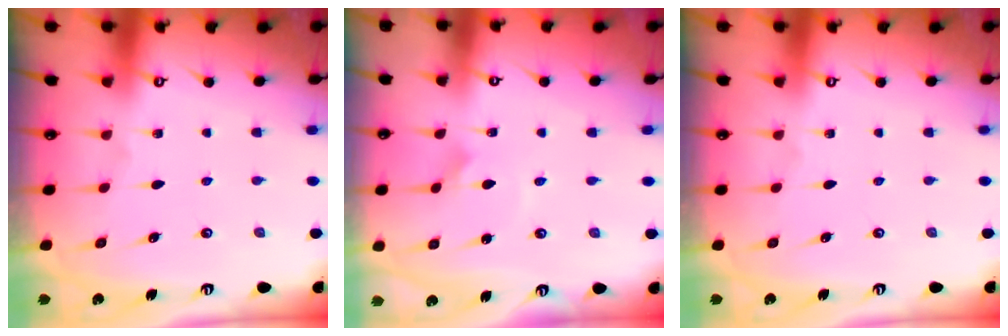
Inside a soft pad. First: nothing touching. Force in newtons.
{"total": 1.7, "press": 1.7, "slide": 0.0}
{"total": 0.0}